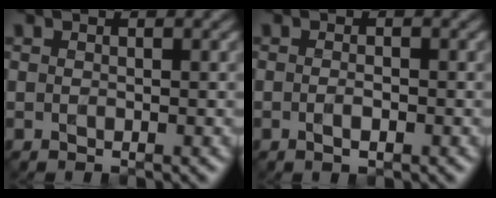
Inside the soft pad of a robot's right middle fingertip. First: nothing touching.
{"total": 1.2, "force": [-0.5, 0.4, 1.1], "torque": [-0.021, -0.003, -0.009]}